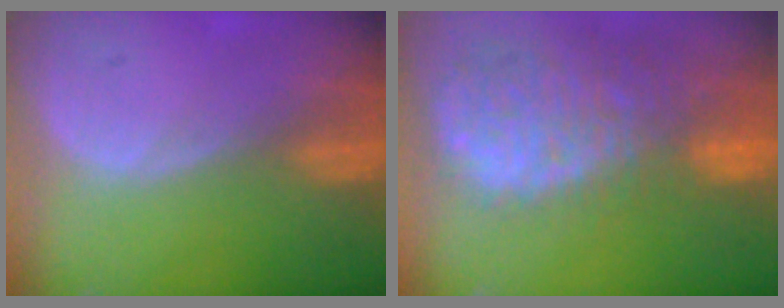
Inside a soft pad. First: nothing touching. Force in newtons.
{"total": 13.8, "press": 11.3, "slide": 7.9}